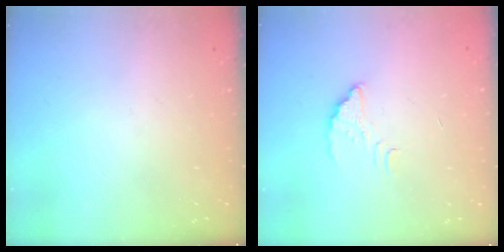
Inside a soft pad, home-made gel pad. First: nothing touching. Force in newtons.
{"total": 2.4, "press": 2.4, "slide": 0.2}